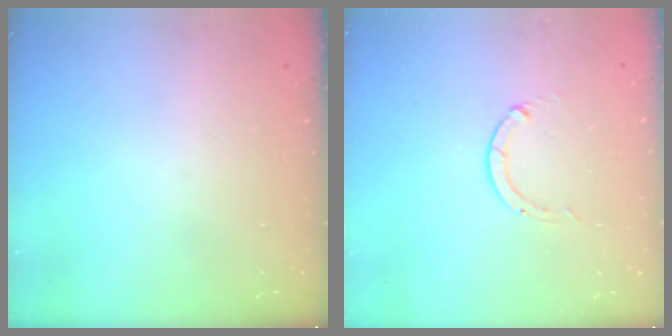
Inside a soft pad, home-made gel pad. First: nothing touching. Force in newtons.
{"total": 0.0}